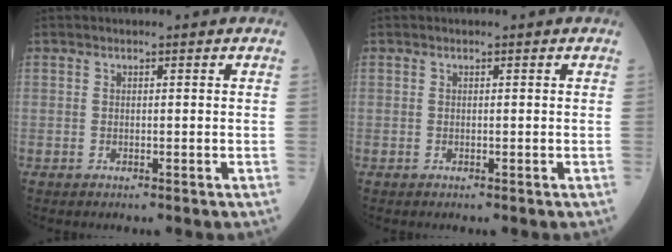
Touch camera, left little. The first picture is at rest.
{"total": 0.0}